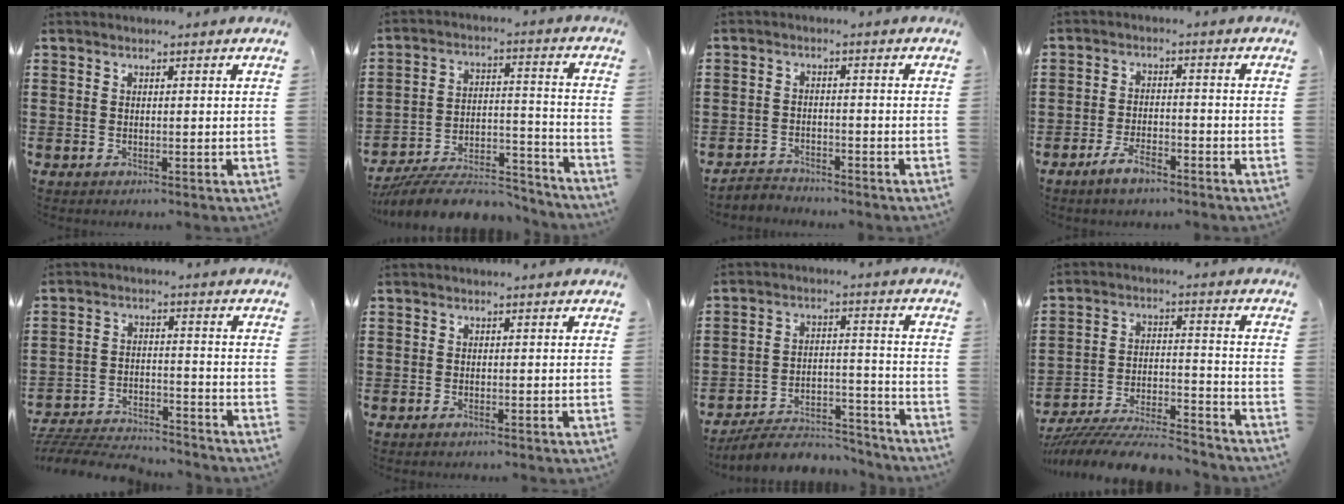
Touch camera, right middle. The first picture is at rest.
{"total": 9.2, "force": [-8.3, 1.8, 3.3], "torque": [-0.047, 0.023, -0.159]}
{"total": 2.8, "force": [-2.7, 0.8, -0.4], "torque": [-0.003, 0.001, -0.061]}
{"total": 4.6, "force": [-3.4, 1.7, 2.6], "torque": [-0.056, 0.008, -0.068]}
{"total": 6.0, "force": [-5.8, 0.8, 0.9], "torque": [-0.024, 0.009, -0.120]}
{"total": 0.8, "force": [-0.6, 0.4, 0.1], "torque": [-0.001, 0.002, -0.014]}
{"total": 6.8, "force": [-6.4, 1.5, 1.7], "torque": [-0.027, 0.018, -0.124]}
{"total": 9.1, "force": [-8.7, 0.8, 2.5], "torque": [-0.041, 0.015, -0.170]}